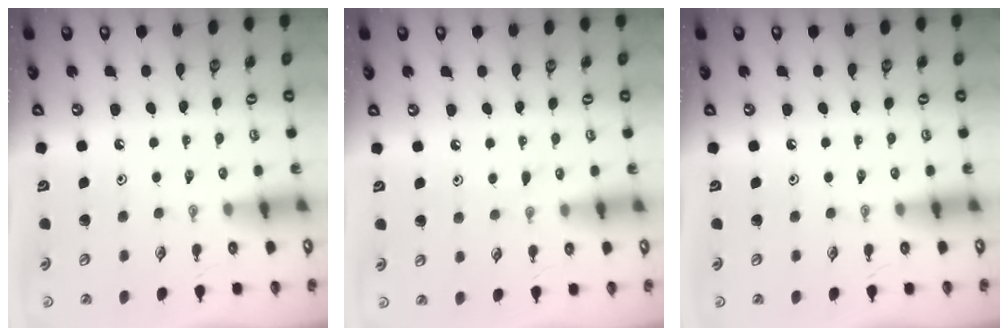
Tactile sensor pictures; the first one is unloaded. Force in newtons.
{"total": 4.6, "press": 4.6, "slide": 0.6}
{"total": 0.0}